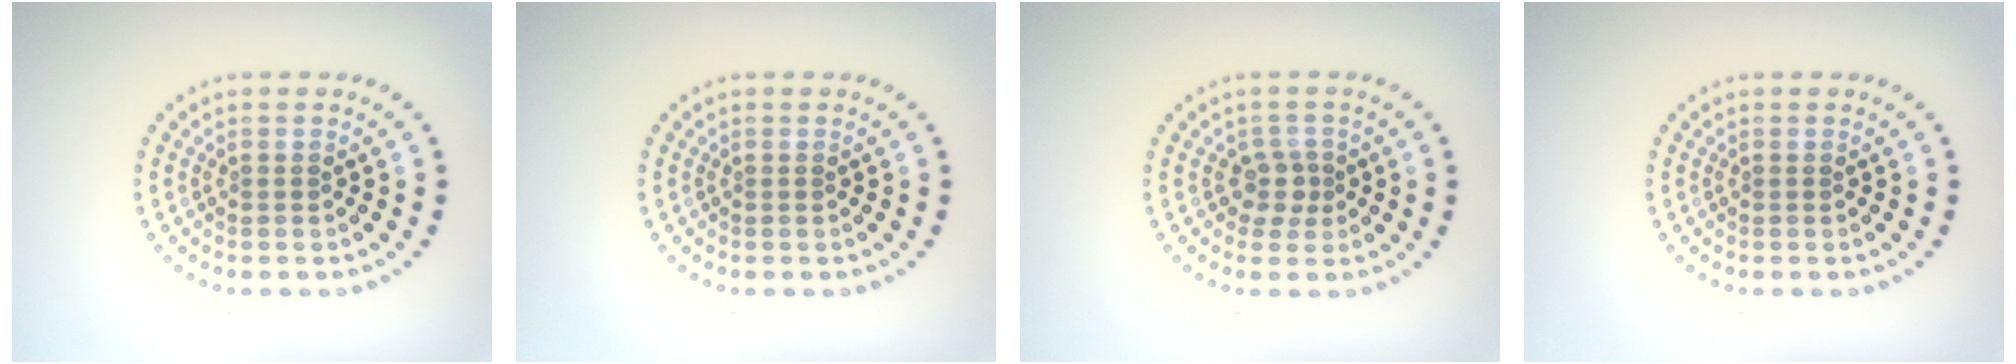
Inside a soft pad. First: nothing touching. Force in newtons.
{"total": 0.0}
{"total": 1.8, "press": 1.5, "slide": 1.1}
{"total": 0.0}